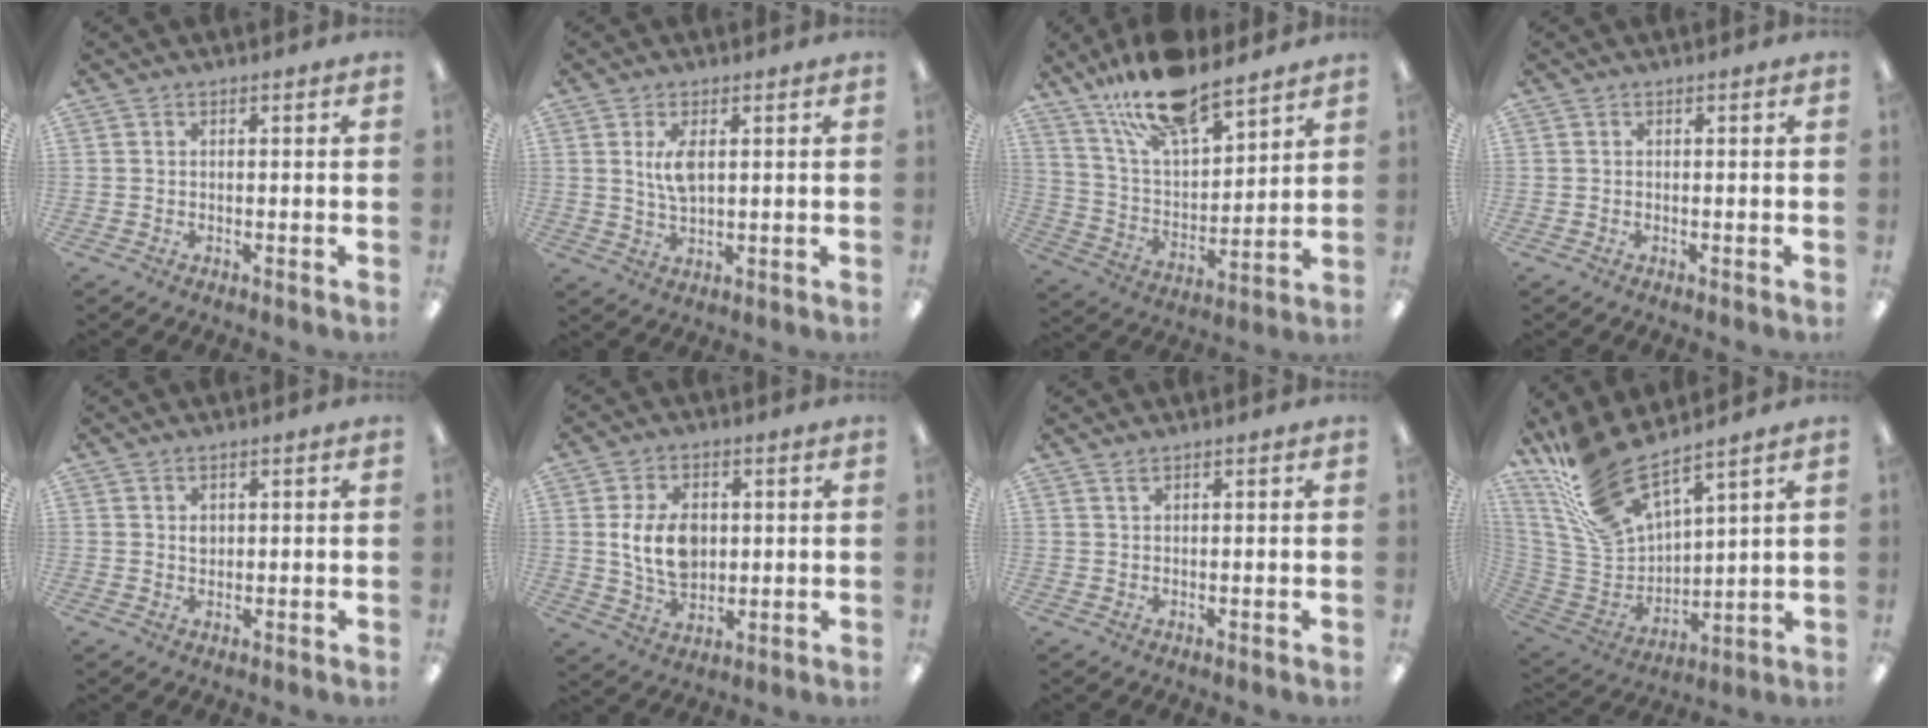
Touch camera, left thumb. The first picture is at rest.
{"total": 5.5, "force": [1.8, 2.5, 4.5], "torque": [-0.094, -0.002, 0.027]}
{"total": 17.2, "force": [13.9, 5.5, 8.4], "torque": [-0.164, -0.077, 0.246]}
{"total": 0.0}
{"total": 1.5, "force": [0.9, 0.9, 0.7], "torque": [-0.008, -0.002, 0.015]}
{"total": 10.1, "force": [1.5, 7.1, 7.0], "torque": [-0.147, 0.004, 0.026]}
{"total": 1.1, "force": [0.9, 0.3, 0.5], "torque": [-0.012, 0.002, 0.016]}
{"total": 18.3, "force": [15.1, 5.1, 9.0], "torque": [-0.227, -0.100, 0.276]}